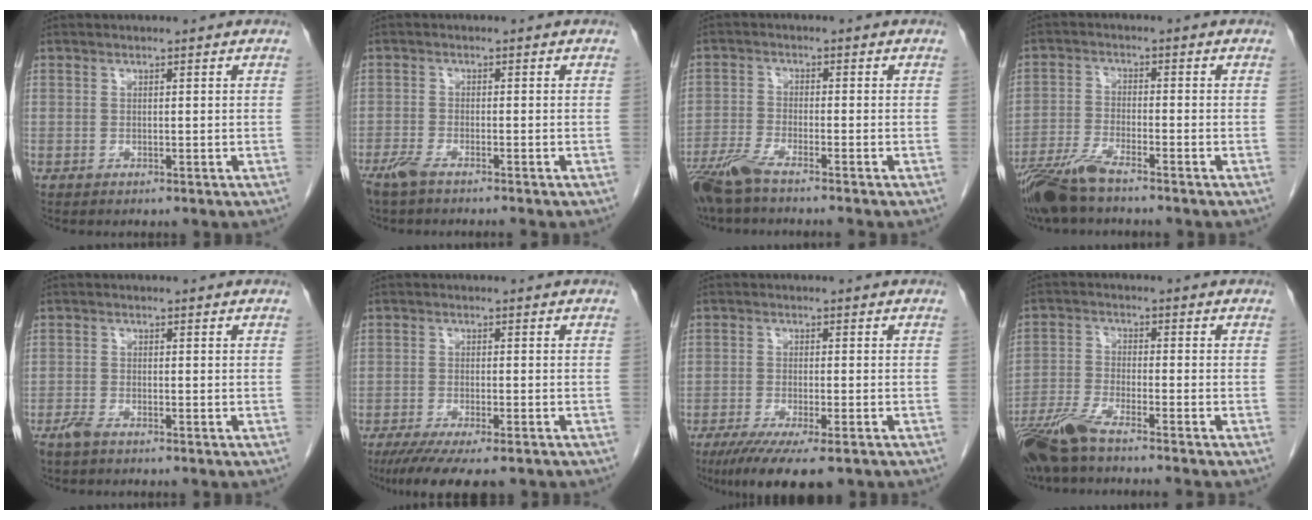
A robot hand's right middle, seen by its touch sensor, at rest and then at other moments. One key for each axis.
{"total": 3.5, "fx": -2.8, "fy": 0.2, "fz": 2.1, "tx": -0.042, "ty": -0.007, "tz": -0.054}
{"total": 6.3, "fx": -5.2, "fy": -0.1, "fz": 3.7, "tx": -0.071, "ty": -0.019, "tz": -0.099}
{"total": 6.8, "fx": -5.6, "fy": -0.3, "fz": 3.8, "tx": -0.081, "ty": -0.026, "tz": -0.112}
{"total": 1.9, "fx": -1.5, "fy": 0.3, "fz": 1.1, "tx": -0.029, "ty": -0.003, "tz": -0.032}
{"total": 10.5, "fx": -8.2, "fy": 1.8, "fz": 6.3, "tx": -0.089, "ty": -0.018, "tz": -0.125}
{"total": 10.1, "fx": -7.2, "fy": 1.6, "fz": 6.9, "tx": -0.102, "ty": -0.021, "tz": -0.111}
{"total": 8.7, "fx": -7.2, "fy": -0.4, "fz": 4.9, "tx": -0.088, "ty": -0.030, "tz": -0.134}